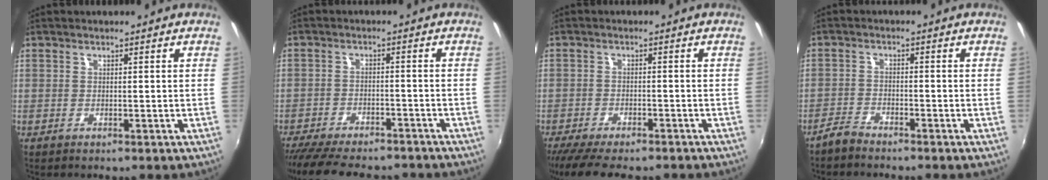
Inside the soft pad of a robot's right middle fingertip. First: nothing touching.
{"total": 15.0, "force": [-12.8, 4.6, 6.5], "torque": [-0.145, -0.024, -0.191]}
{"total": 9.9, "force": [-8.3, 2.6, 4.7], "torque": [-0.113, -0.031, -0.141]}
{"total": 2.9, "force": [-2.8, 0.6, 0.7], "torque": [-0.025, -0.002, -0.056]}